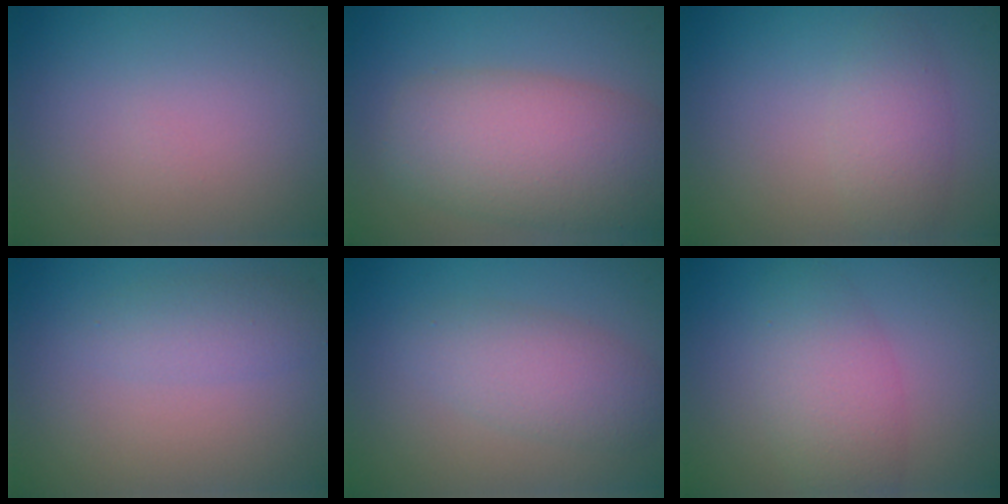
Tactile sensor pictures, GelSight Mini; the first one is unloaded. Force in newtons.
{"total": 8.2, "press": 8.2, "slide": 0.5}
{"total": 2.5, "press": 2.5, "slide": 0.2}
{"total": 2.1, "press": 2.0, "slide": 0.2}
{"total": 3.6, "press": 3.6, "slide": 0.2}
{"total": 4.2, "press": 4.2, "slide": 0.1}